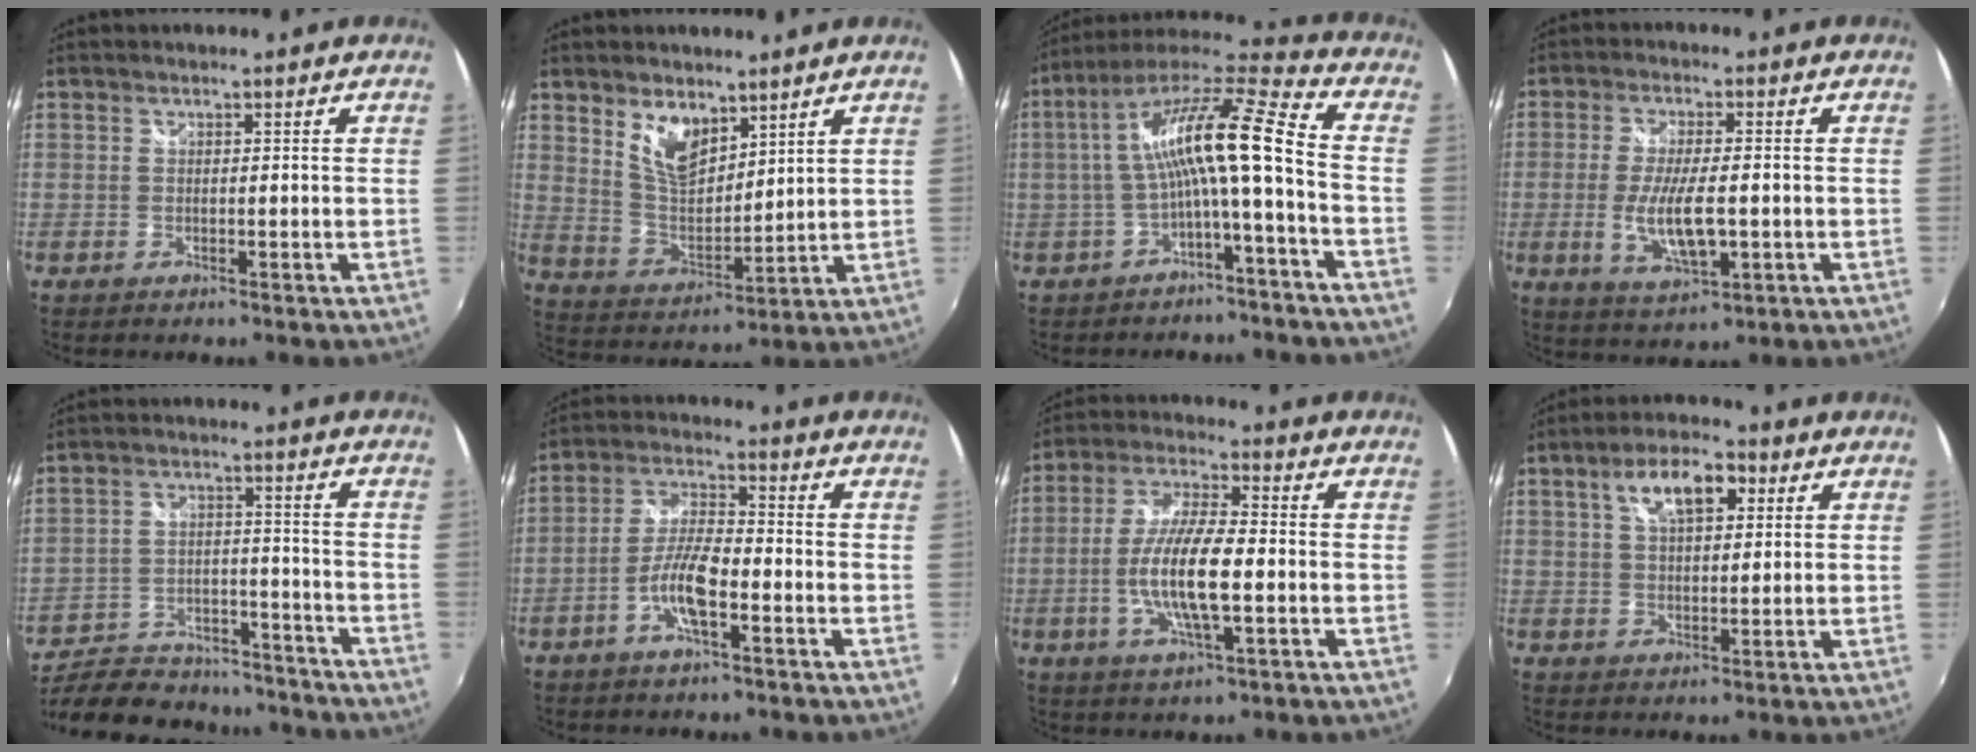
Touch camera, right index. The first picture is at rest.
{"total": 9.0, "force": [5.5, 4.5, 5.5], "torque": [-0.098, 0.000, 0.110]}
{"total": 14.7, "force": [-2.2, 1.0, 14.5], "torque": [-0.271, 0.016, -0.038]}
{"total": 9.4, "force": [-1.8, 2.6, 8.8], "torque": [-0.172, -0.014, -0.027]}
{"total": 21.6, "force": [-18.2, 8.7, 7.7], "torque": [-0.170, 0.012, -0.247]}
{"total": 7.7, "force": [-3.5, 1.8, 6.6], "torque": [-0.138, 0.007, -0.065]}
{"total": 12.2, "force": [-2.5, 2.8, 11.6], "torque": [-0.234, -0.002, -0.049]}
{"total": 9.1, "force": [3.7, 4.3, 7.1], "torque": [-0.119, 0.023, 0.061]}